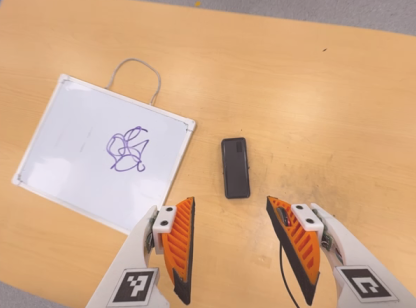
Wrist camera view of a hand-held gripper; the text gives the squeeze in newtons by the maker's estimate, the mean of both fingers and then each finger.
{"total": 0.0}